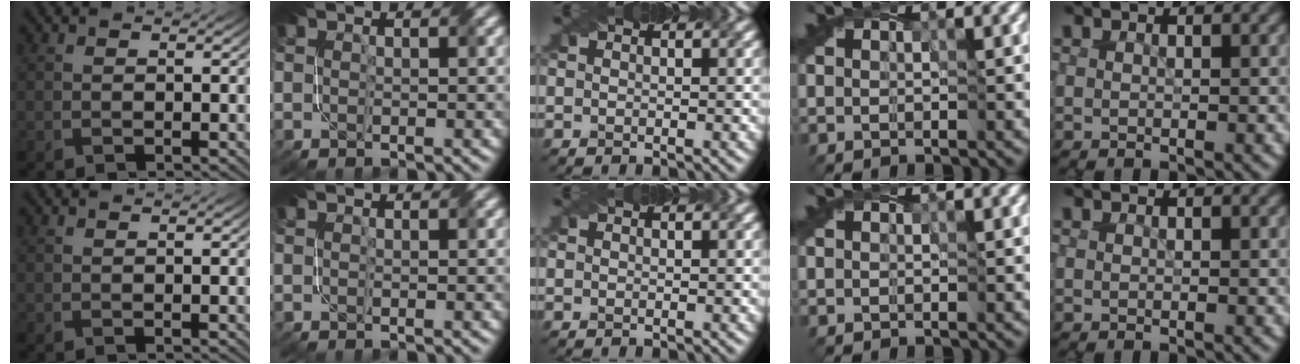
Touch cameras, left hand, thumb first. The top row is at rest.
{}